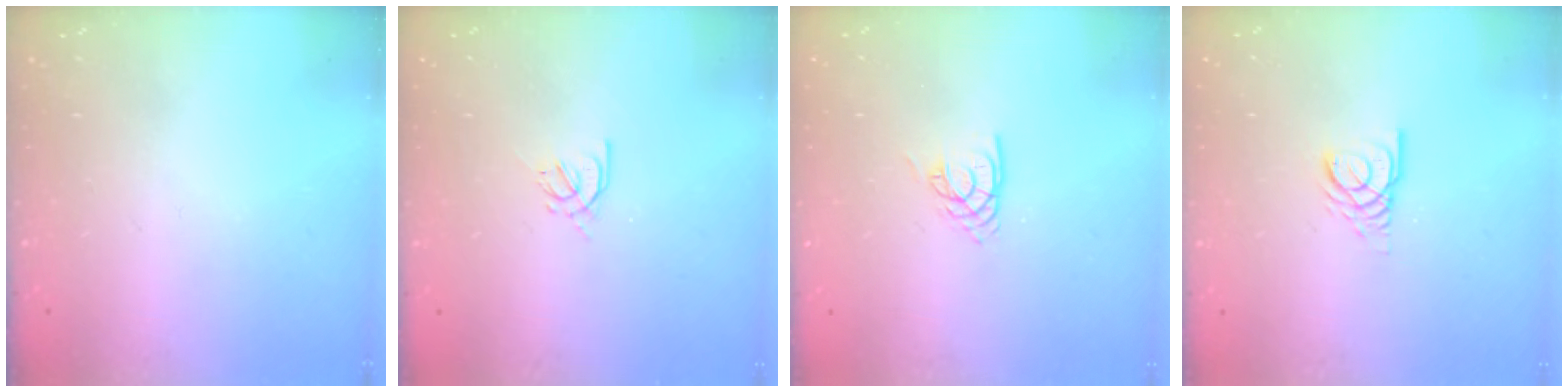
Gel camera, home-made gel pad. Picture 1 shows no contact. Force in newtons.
{"total": 2.9, "press": 2.8, "slide": 0.8}
{"total": 5.1, "press": 5.1, "slide": 0.4}
{"total": 4.2, "press": 4.2, "slide": 0.4}